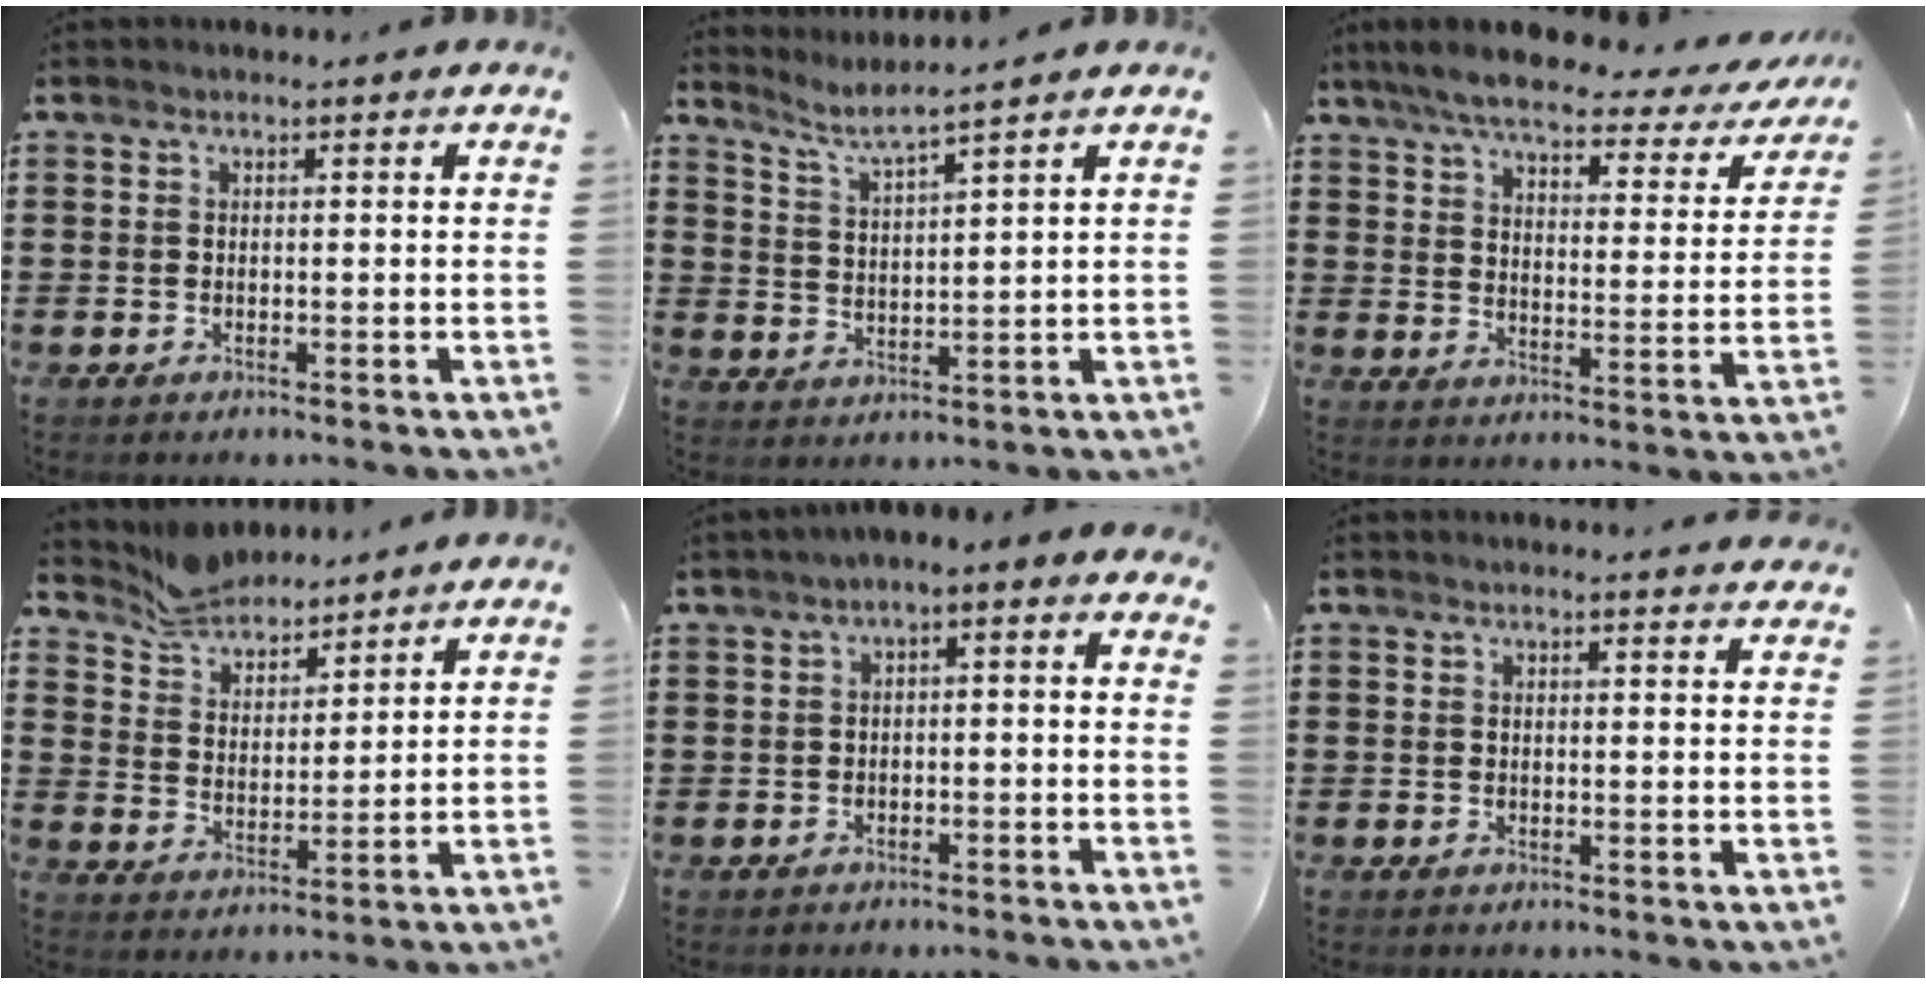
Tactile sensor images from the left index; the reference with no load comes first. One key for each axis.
{"total": 3.9, "fx": 3.4, "fy": -0.5, "fz": 1.8, "tx": -0.049, "ty": -0.020, "tz": 0.056}
{"total": 6.3, "fx": 5.4, "fy": 1.2, "fz": 3.1, "tx": -0.086, "ty": -0.026, "tz": 0.090}
{"total": 6.3, "fx": 6.0, "fy": 1.6, "fz": 0.7, "tx": -0.040, "ty": -0.019, "tz": 0.114}
{"total": 2.6, "fx": -2.4, "fy": 0.6, "fz": 0.9, "tx": -0.028, "ty": 0.002, "tz": -0.055}
{"total": 1.6, "fx": 1.6, "fy": -0.1, "fz": 0.3, "tx": -0.001, "ty": -0.004, "tz": 0.029}